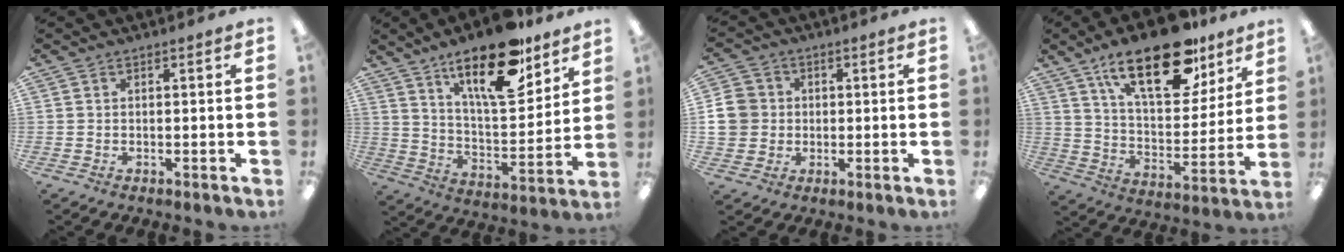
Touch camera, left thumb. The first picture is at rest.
{"total": 20.0, "force": [13.8, 7.2, 12.6], "torque": [-0.203, -0.078, 0.228]}
{"total": 7.6, "force": [0.3, 7.2, 2.4], "torque": [-0.057, 0.011, 0.009]}
{"total": 23.8, "force": [14.9, 10.4, 15.4], "torque": [-0.235, -0.077, 0.249]}